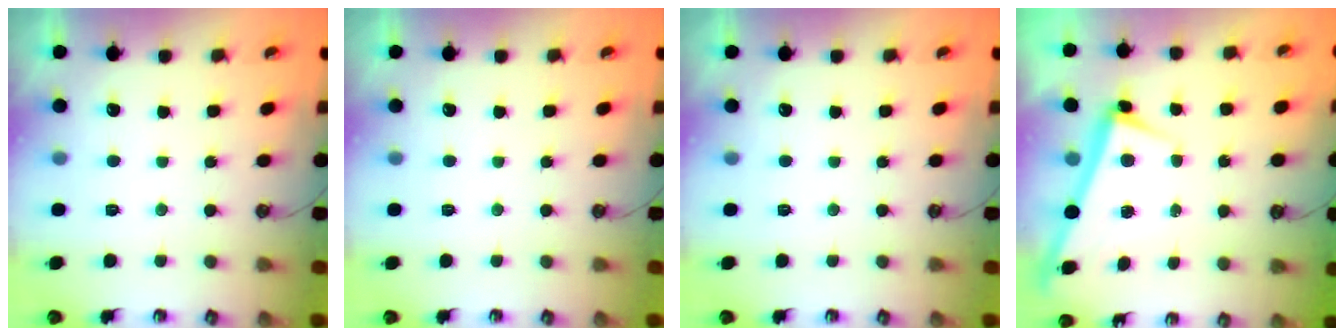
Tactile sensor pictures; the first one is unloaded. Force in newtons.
{"total": 0.0}
{"total": 0.0}
{"total": 2.6, "press": 2.5, "slide": 0.6}